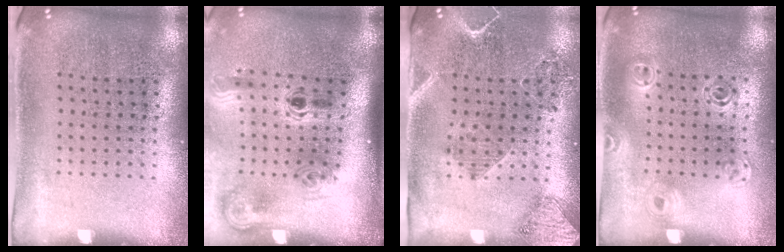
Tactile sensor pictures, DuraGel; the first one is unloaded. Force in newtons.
{"total": 2.2, "press": 1.5, "slide": 1.7}
{"total": 1.8, "press": 1.7, "slide": 0.8}
{"total": 1.2, "press": 1.2, "slide": 0.3}